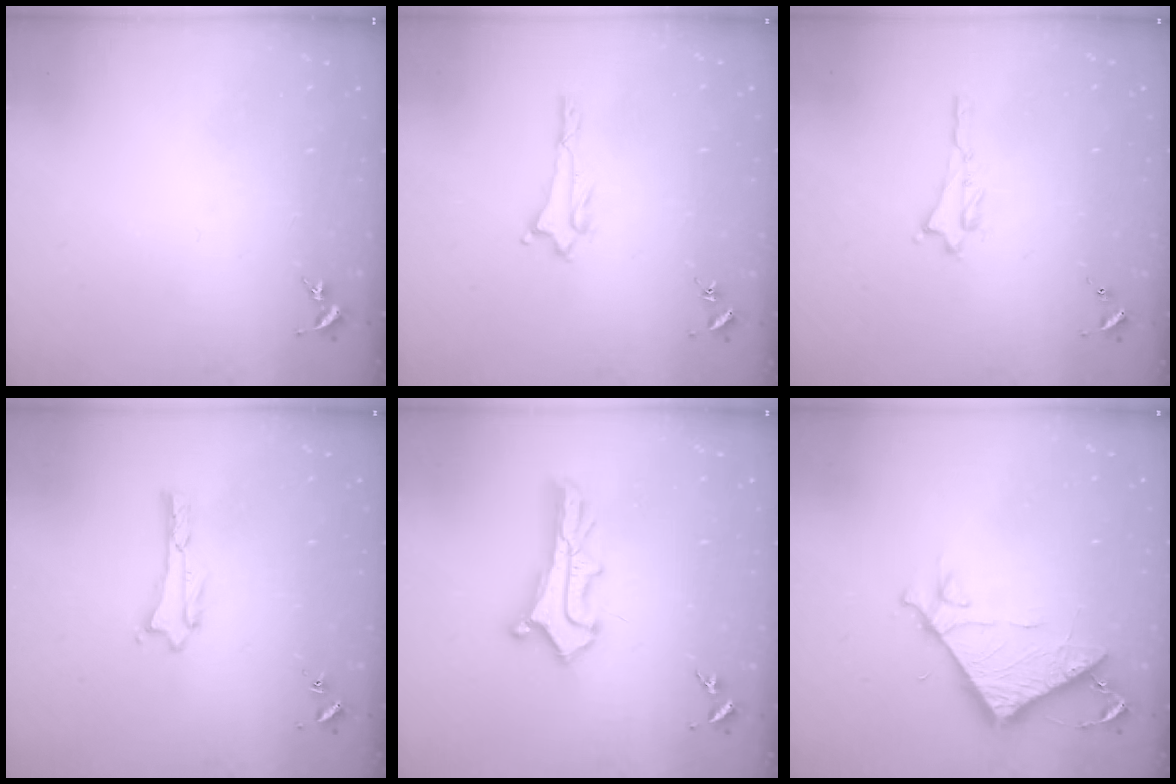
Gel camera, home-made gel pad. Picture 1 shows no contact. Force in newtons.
{"total": 1.0, "press": 0.9, "slide": 0.2}
{"total": 0.7, "press": 0.7, "slide": 0.1}
{"total": 0.5, "press": 0.5, "slide": 0.2}
{"total": 4.3, "press": 4.3, "slide": 0.4}
{"total": 7.9, "press": 7.8, "slide": 0.6}